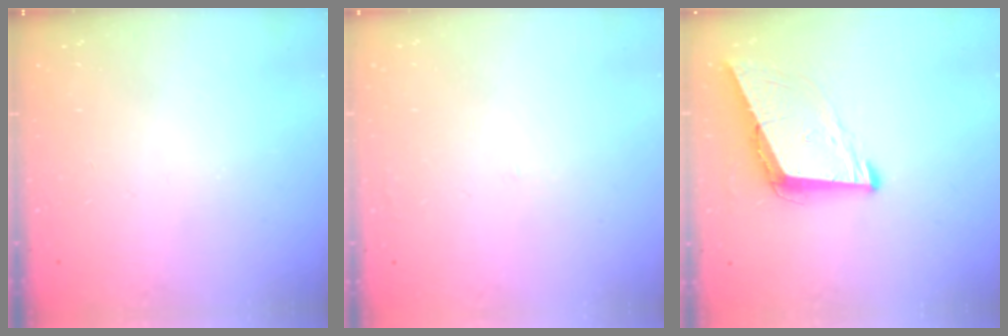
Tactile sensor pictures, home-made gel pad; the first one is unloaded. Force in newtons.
{"total": 0.9, "press": 0.9, "slide": 0.1}
{"total": 9.0, "press": 8.1, "slide": 3.8}